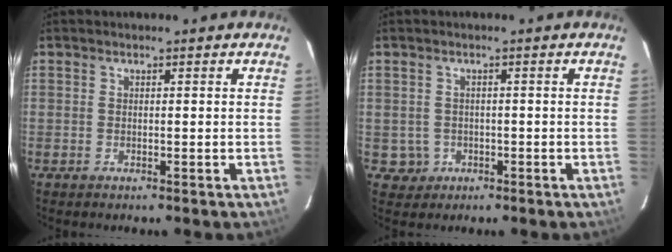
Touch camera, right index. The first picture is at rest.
{"total": 3.1, "force": [-0.6, 3.0, 0.2], "torque": [-0.009, 0.008, -0.001]}